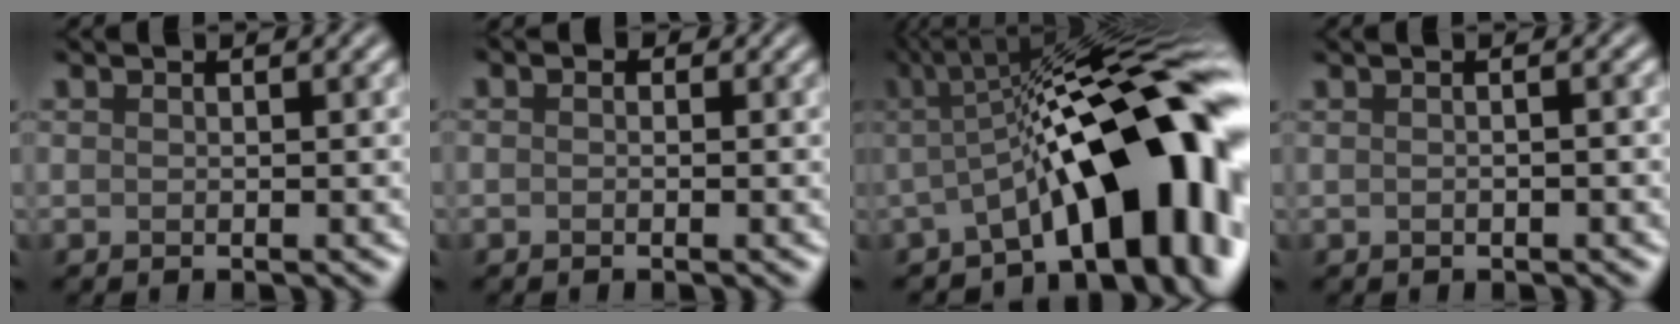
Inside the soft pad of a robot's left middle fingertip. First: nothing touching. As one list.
[{"total": 0.7, "force": [0.0, 0.6, 0.4], "torque": [-0.005, -0.003, -0.007]}, {"total": 14.2, "force": [-2.5, 5.1, 13.0], "torque": [-0.154, 0.018, -0.050]}, {"total": 2.9, "force": [0.7, 1.6, 2.3], "torque": [-0.019, 0.020, -0.018]}]